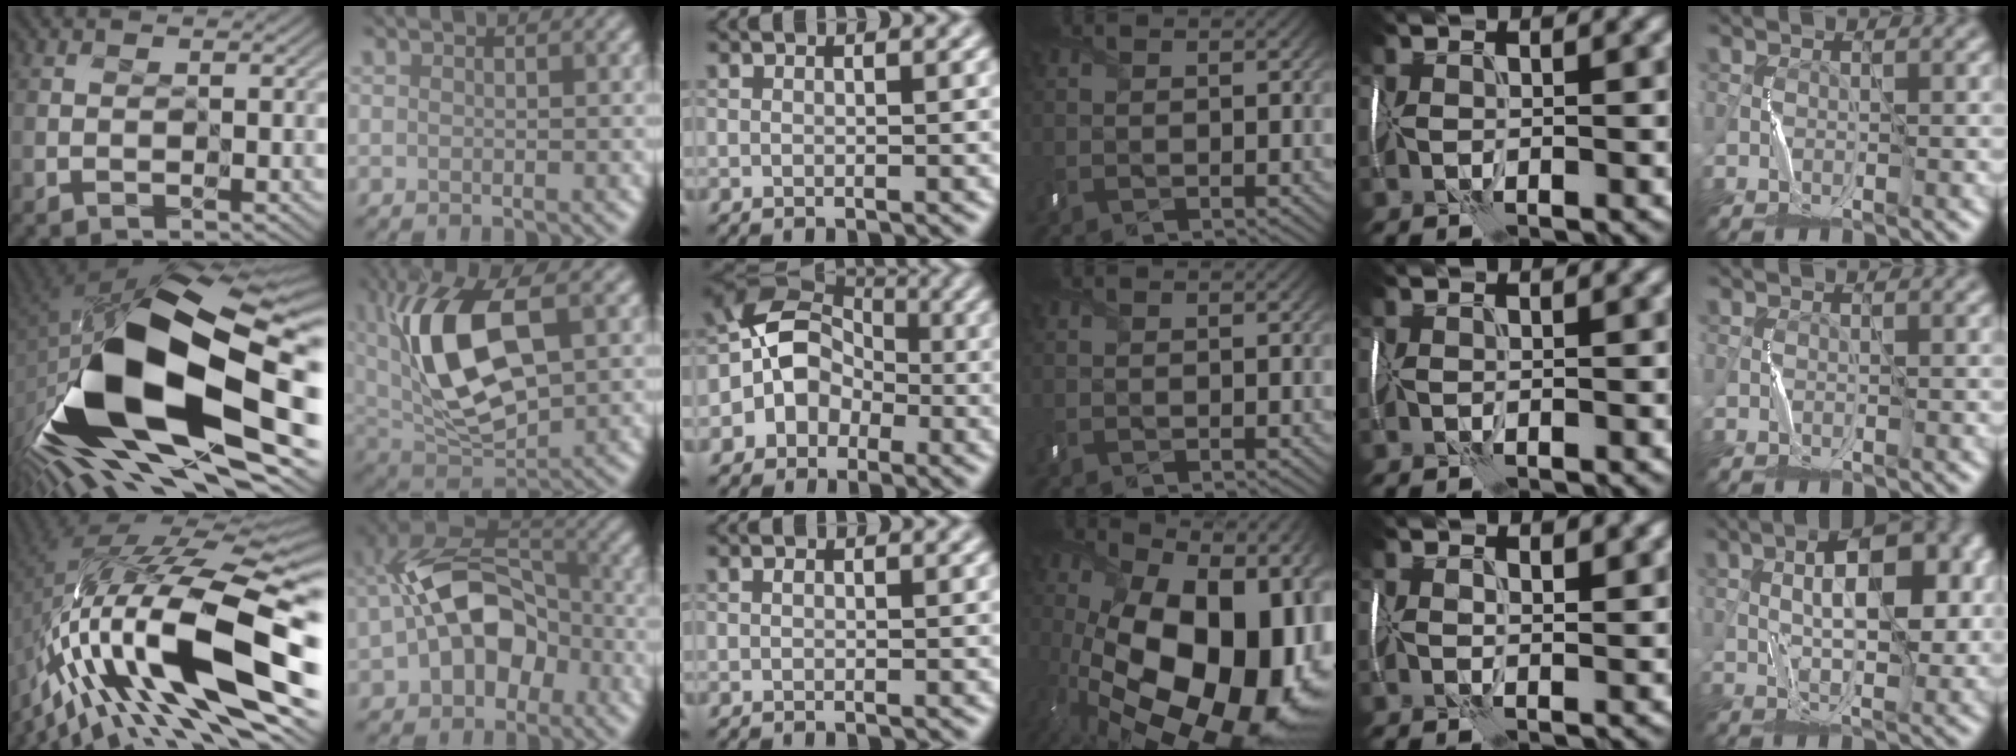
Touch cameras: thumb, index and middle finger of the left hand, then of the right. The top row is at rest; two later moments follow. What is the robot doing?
{"motion": "wrap", "object": "ribbon"}